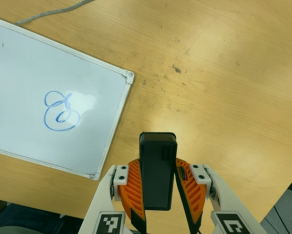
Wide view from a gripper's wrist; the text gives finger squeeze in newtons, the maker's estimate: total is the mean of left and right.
{"total": 7.6, "left": 6.0, "right": 9.2}